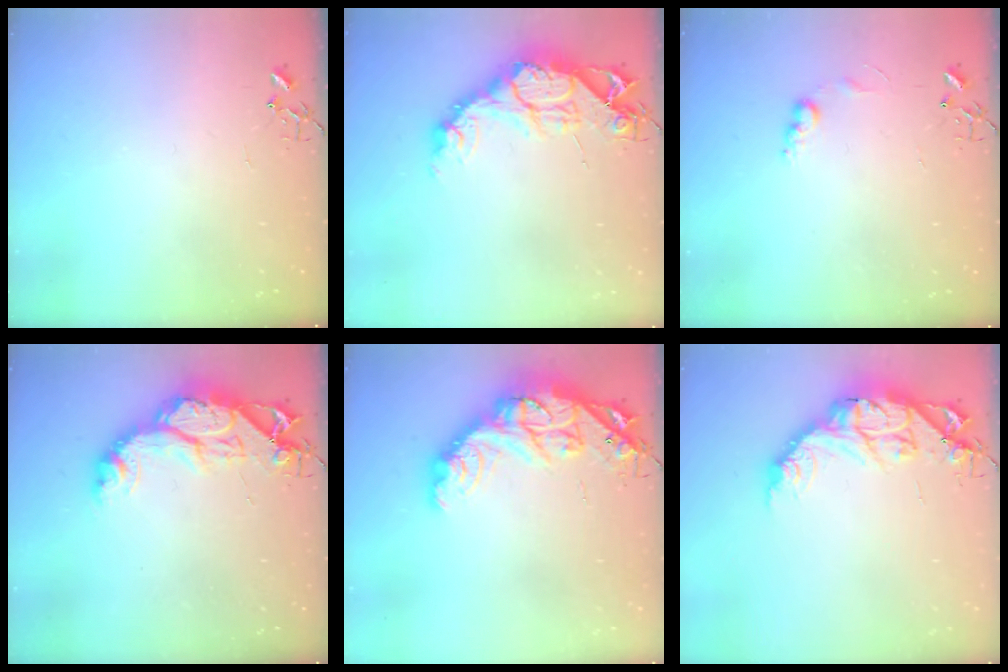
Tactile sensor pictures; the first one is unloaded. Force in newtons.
{"total": 14.7, "press": 14.7, "slide": 1.2}
{"total": 6.6, "press": 6.6, "slide": 0.3}
{"total": 16.7, "press": 16.6, "slide": 1.3}
{"total": 22.0, "press": 21.9, "slide": 1.6}
{"total": 15.3, "press": 15.2, "slide": 1.2}